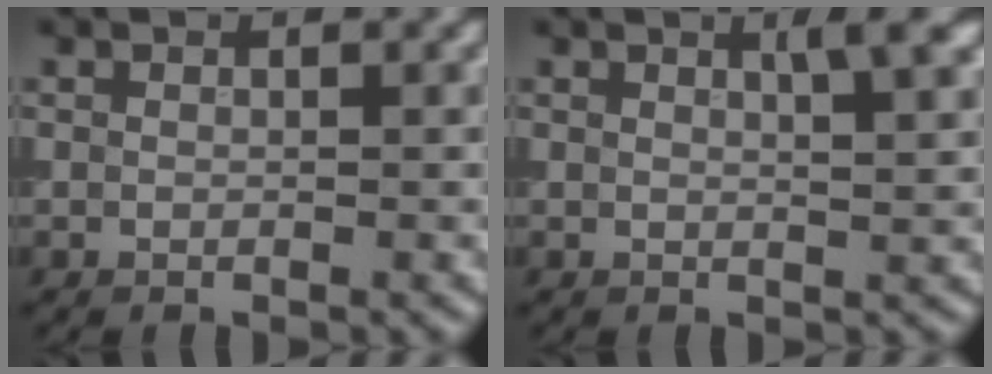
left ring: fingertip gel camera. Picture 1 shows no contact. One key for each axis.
{"total": 2.6, "fx": 1.3, "fy": 0.5, "fz": 2.2, "tx": -0.019, "ty": 0.002, "tz": 0.017}